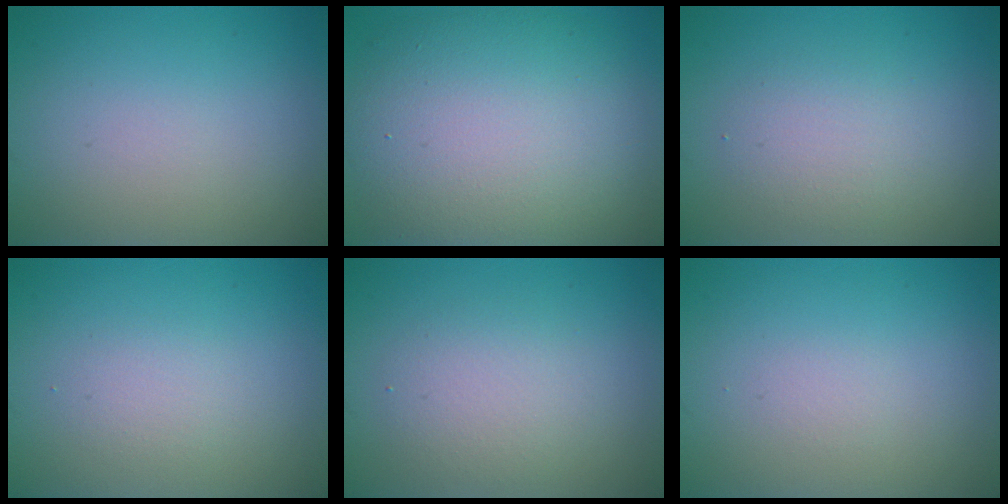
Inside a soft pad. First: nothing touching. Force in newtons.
{"total": 12.1, "press": 12.1, "slide": 0.5}
{"total": 2.4, "press": 2.4, "slide": 0.1}
{"total": 1.5, "press": 1.5, "slide": 0.1}
{"total": 2.8, "press": 2.8, "slide": 0.1}
{"total": 0.6, "press": 0.6, "slide": 0.0}